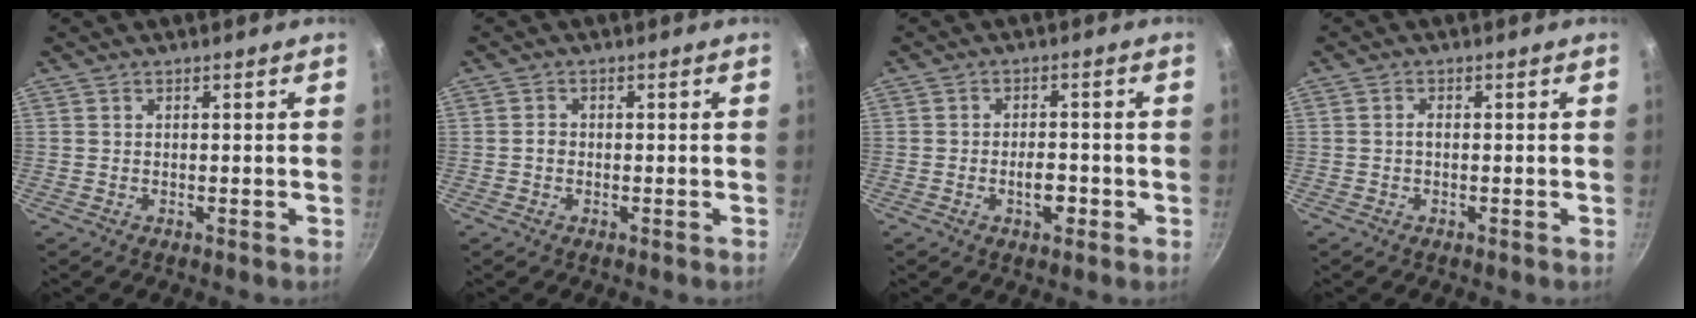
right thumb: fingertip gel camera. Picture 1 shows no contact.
{"total": 1.2, "force": [-0.3, 1.0, 0.6], "torque": [-0.006, 0.008, -0.006]}
{"total": 4.4, "force": [-1.5, 2.2, 3.4], "torque": [-0.040, 0.012, -0.023]}
{"total": 1.1, "force": [-0.1, 0.6, 0.9], "torque": [-0.016, 0.004, -0.004]}